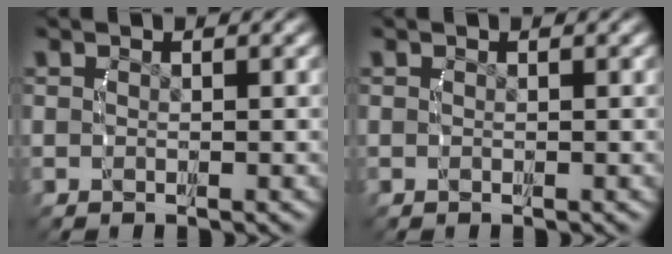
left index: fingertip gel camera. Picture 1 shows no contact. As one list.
[{"total": 0.0}]